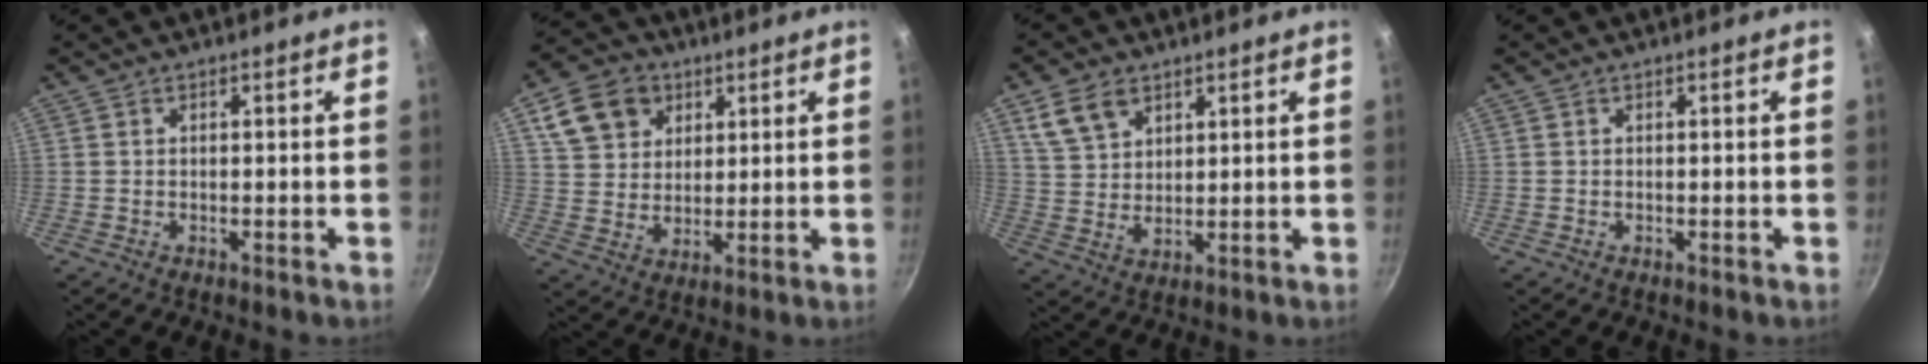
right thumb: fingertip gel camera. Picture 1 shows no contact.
{"total": 12.1, "force": [5.3, 9.4, 5.5], "torque": [-0.077, -0.005, 0.096]}
{"total": 7.8, "force": [4.4, 4.9, 4.1], "torque": [-0.063, -0.013, 0.092]}
{"total": 0.0}